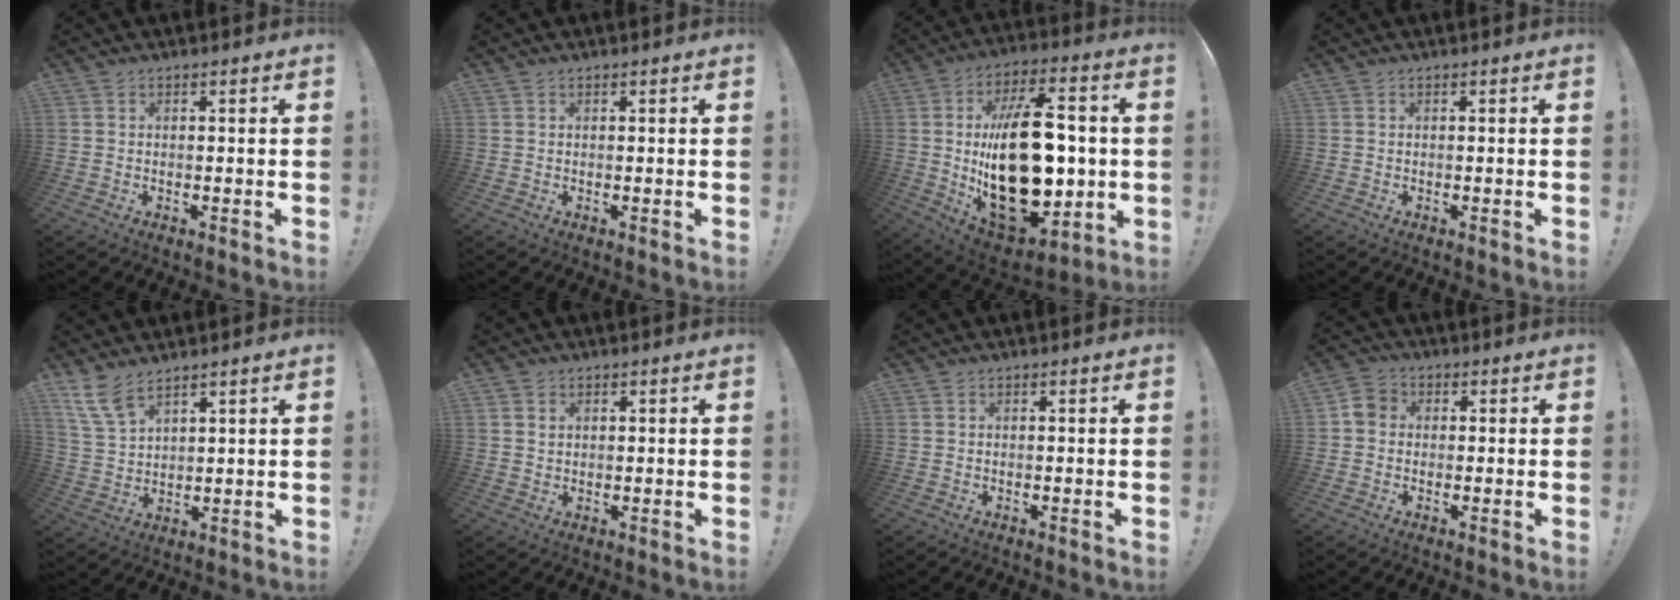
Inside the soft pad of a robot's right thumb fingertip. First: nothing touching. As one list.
[{"total": 0.0}, {"total": 32.2, "force": [-0.7, 17.8, 26.9], "torque": [-0.488, -0.001, 0.003]}, {"total": 0.0}, {"total": 8.8, "force": [6.8, 3.7, 4.1], "torque": [-0.081, -0.035, 0.134]}, {"total": 1.6, "force": [0.8, 1.4, 0.2], "torque": [-0.003, 0.001, 0.014]}, {"total": 0.0}, {"total": 4.7, "force": [-0.6, 4.1, 2.2], "torque": [-0.046, 0.019, -0.010]}]